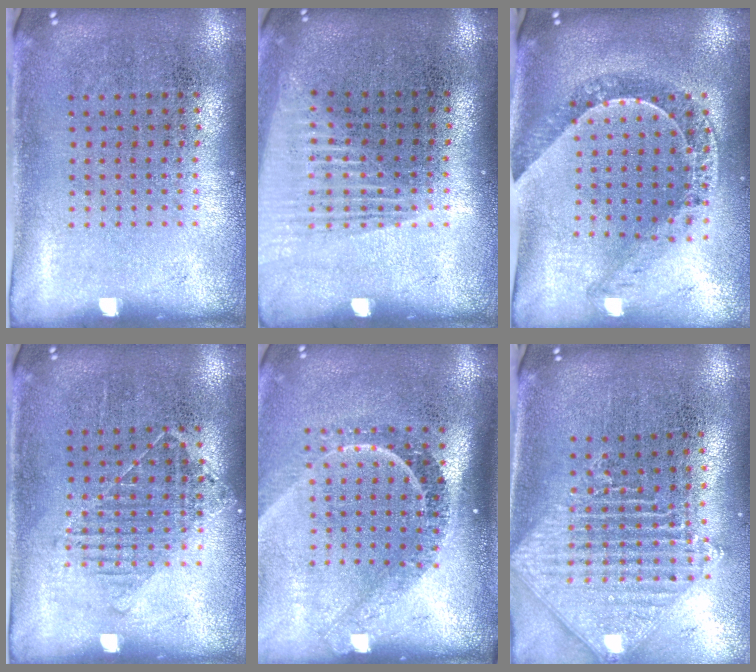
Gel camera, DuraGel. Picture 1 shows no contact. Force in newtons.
{"total": 1.3, "press": 1.2, "slide": 0.2}
{"total": 1.0, "press": 1.0, "slide": 0.3}
{"total": 1.1, "press": 0.9, "slide": 0.6}
{"total": 2.3, "press": 1.7, "slide": 1.6}
{"total": 2.0, "press": 1.6, "slide": 1.2}